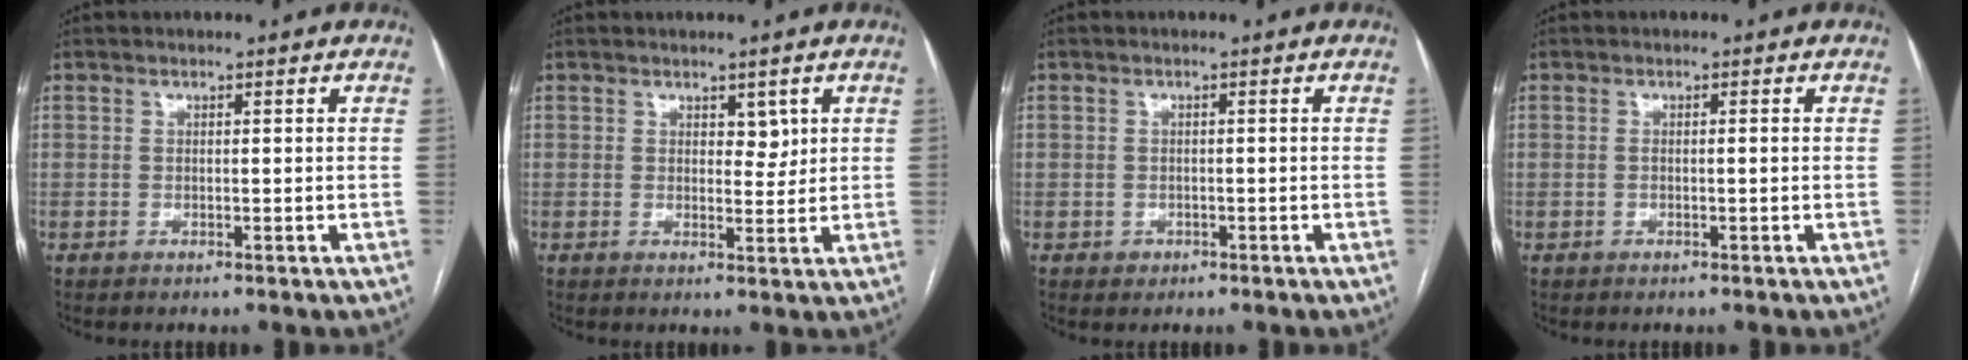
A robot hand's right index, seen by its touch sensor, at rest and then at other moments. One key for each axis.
{"total": 2.5, "fx": 1.2, "fy": 1.5, "fz": 1.6, "tx": -0.017, "ty": -0.004, "tz": 0.018}
{"total": 1.5, "fx": -0.7, "fy": 1.3, "fz": 0.1, "tx": 0.001, "ty": 0.006, "tz": -0.007}
{"total": 0.8, "fx": -0.1, "fy": 0.1, "fz": 0.8, "tx": -0.016, "ty": 0.002, "tz": 0.000}